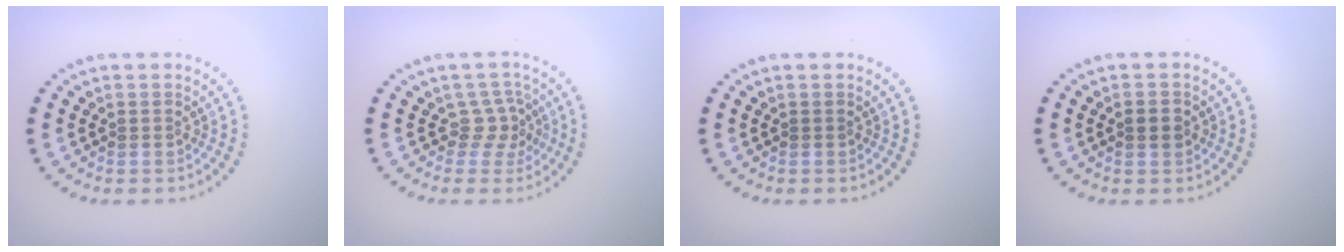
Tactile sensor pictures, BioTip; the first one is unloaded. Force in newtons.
{"total": 2.2, "press": 1.5, "slide": 1.6}
{"total": 0.0}
{"total": 1.8, "press": 1.8, "slide": 0.1}